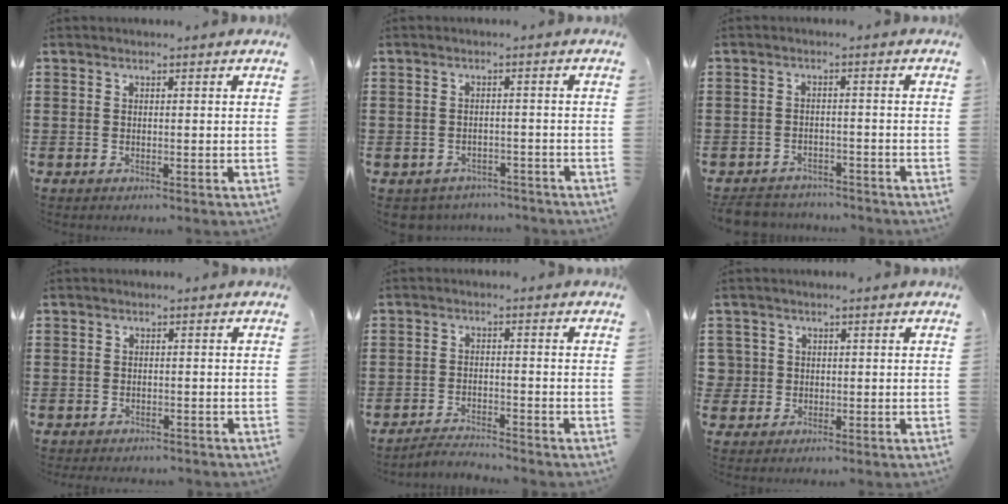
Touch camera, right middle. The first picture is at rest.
{"total": 2.1, "force": [-2.0, 0.4, -0.2], "torque": [-0.007, -0.002, -0.047]}
{"total": 3.2, "force": [-3.2, 0.6, 0.1], "torque": [-0.008, -0.001, -0.067]}
{"total": 1.1, "force": [-1.0, 0.3, -0.1], "torque": [-0.001, 0.002, -0.024]}
{"total": 2.9, "force": [-2.9, 0.0, -0.1], "torque": [-0.007, -0.001, -0.062]}
{"total": 2.5, "force": [0.0, 2.4, 0.5], "torque": [-0.030, 0.003, -0.006]}